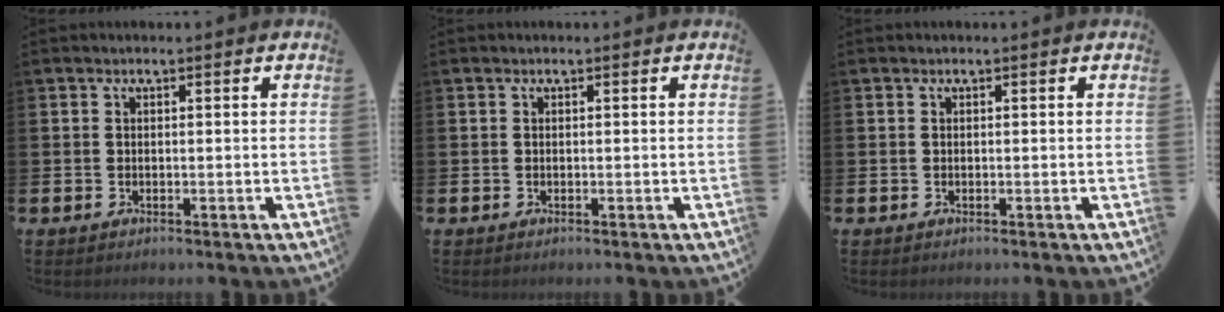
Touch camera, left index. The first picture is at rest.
{"total": 0.0}
{"total": 0.0}